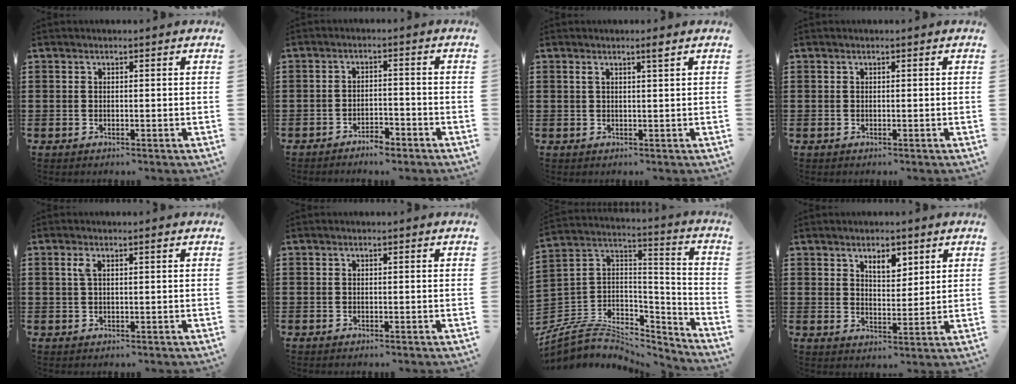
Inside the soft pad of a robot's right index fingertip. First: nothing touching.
{"total": 2.7, "force": [-2.6, 0.4, 0.5], "torque": [-0.016, 0.004, -0.054]}
{"total": 1.8, "force": [1.0, -0.1, 1.5], "torque": [-0.023, -0.005, 0.014]}
{"total": 0.0}
{"total": 2.0, "force": [0.7, 0.4, 1.8], "torque": [-0.037, 0.004, 0.009]}
{"total": 0.0}
{"total": 6.4, "force": [-4.6, 3.9, 2.2], "torque": [-0.059, -0.003, -0.090]}
{"total": 4.0, "force": [2.7, 1.9, 2.3], "torque": [-0.028, -0.002, 0.044]}